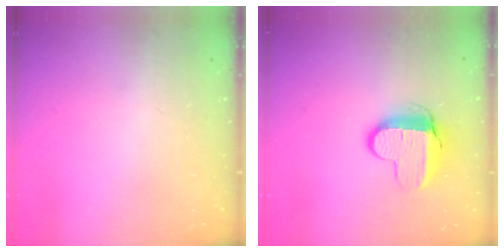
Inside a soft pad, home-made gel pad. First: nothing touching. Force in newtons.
{"total": 9.9, "press": 9.8, "slide": 0.9}